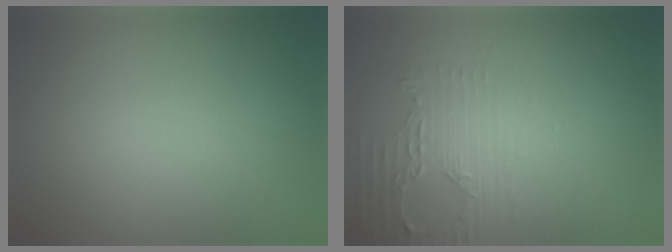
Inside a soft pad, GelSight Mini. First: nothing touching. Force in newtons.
{"total": 2.7, "press": 2.4, "slide": 1.3}